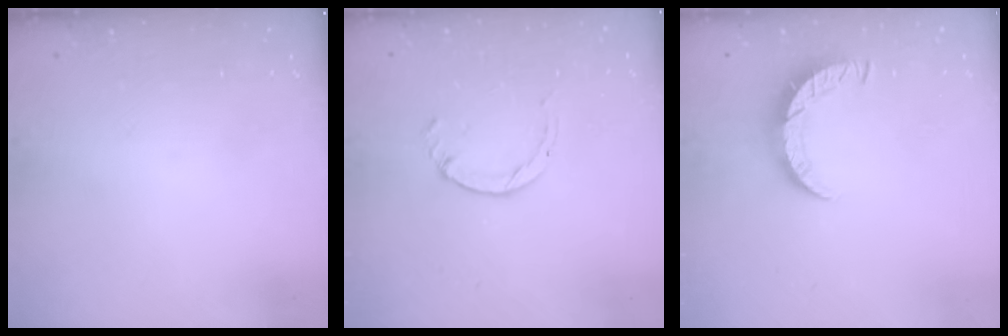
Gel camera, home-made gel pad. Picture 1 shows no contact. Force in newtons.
{"total": 1.4, "press": 1.4, "slide": 0.2}
{"total": 7.5, "press": 7.4, "slide": 0.4}